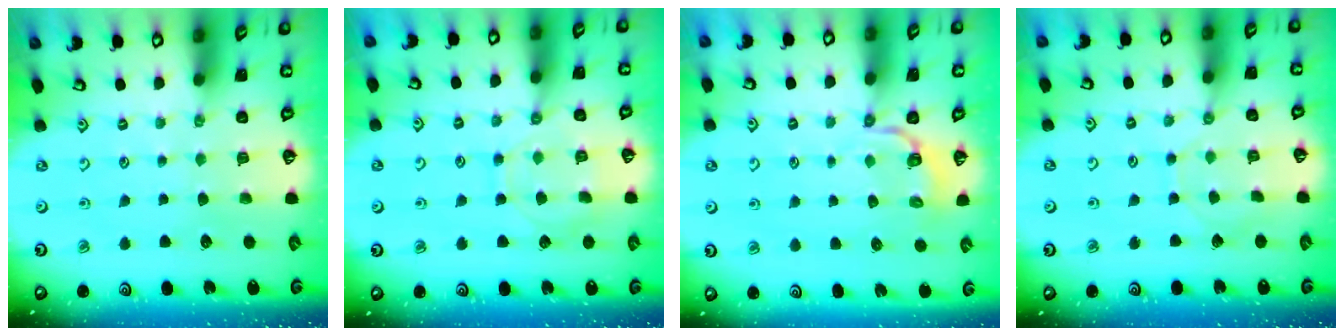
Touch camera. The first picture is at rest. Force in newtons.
{"total": 10.2, "press": 10.1, "slide": 0.8}
{"total": 3.3, "press": 2.1, "slide": 2.6}
{"total": 6.4, "press": 6.4, "slide": 0.5}